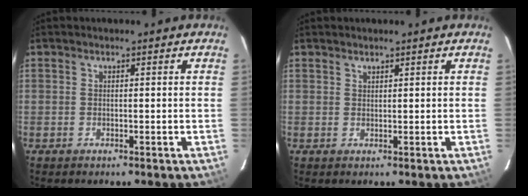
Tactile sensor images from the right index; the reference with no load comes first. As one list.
[{"total": 0.8, "force": [0.7, 0.2, 0.1], "torque": [-0.003, 0.001, 0.014]}]